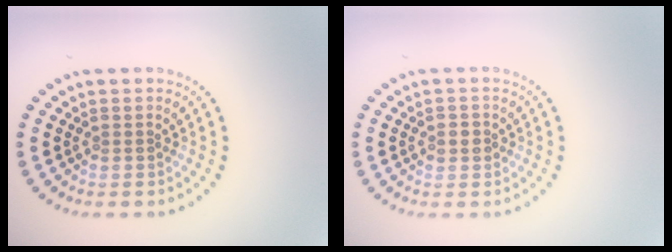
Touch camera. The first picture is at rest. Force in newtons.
{"total": 1.2, "press": 1.2, "slide": 0.4}